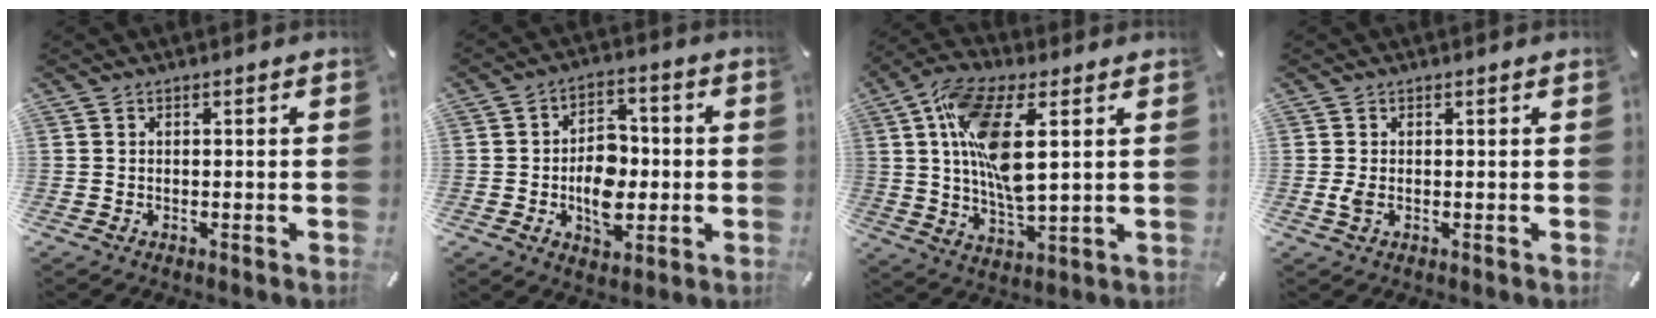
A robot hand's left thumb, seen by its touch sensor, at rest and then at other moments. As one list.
[{"total": 10.6, "force": [-1.8, 7.7, 7.1], "torque": [-0.110, 0.006, -0.031]}, {"total": 14.9, "force": [3.9, 5.9, 13.1], "torque": [-0.272, -0.008, 0.067]}, {"total": 1.7, "force": [0.0, 0.9, 1.5], "torque": [-0.037, -0.002, -0.002]}]